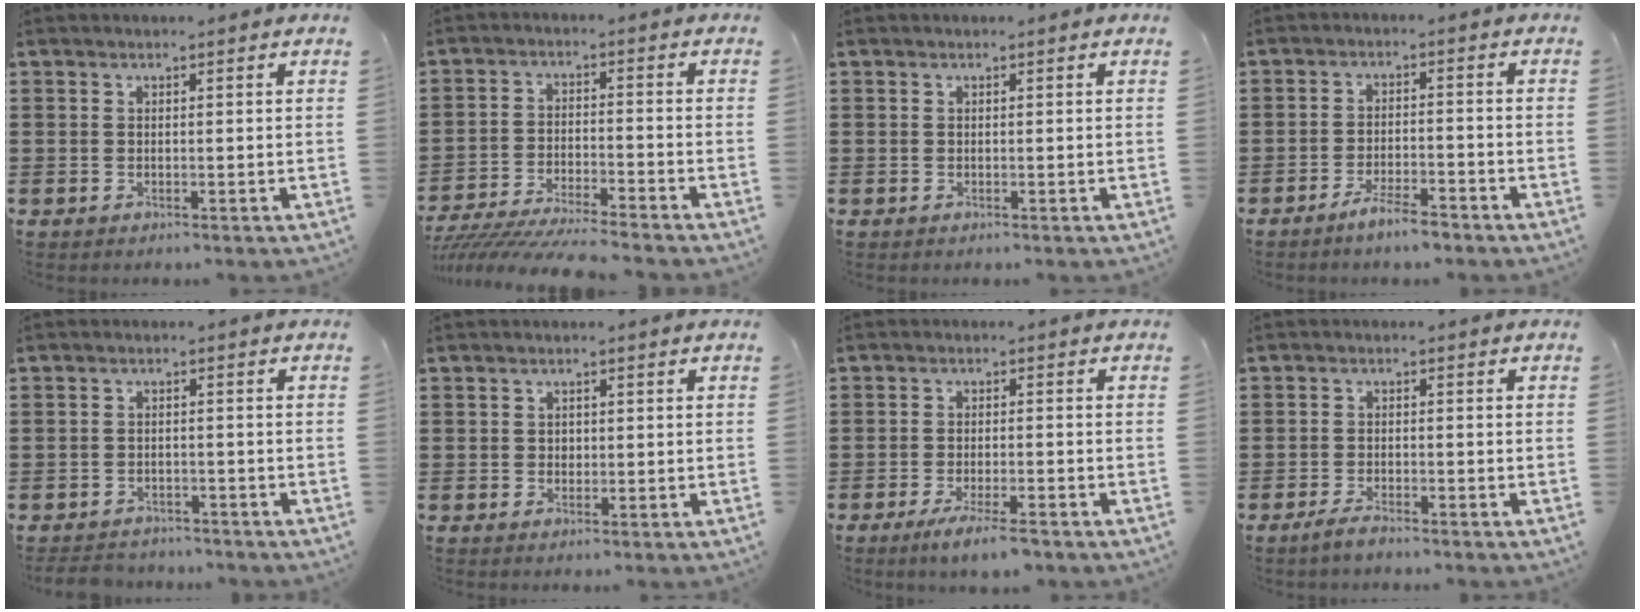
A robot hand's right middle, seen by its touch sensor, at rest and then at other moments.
{"total": 6.3, "force": [-6.0, 0.0, 1.7], "torque": [-0.042, -0.009, -0.122]}
{"total": 0.0}
{"total": 4.1, "force": [-3.5, 0.4, 2.1], "torque": [-0.043, 0.002, -0.066]}
{"total": 2.5, "force": [-2.4, 0.6, 0.0], "torque": [-0.007, -0.001, -0.054]}
{"total": 0.8, "force": [0.2, 0.7, 0.3], "torque": [-0.009, 0.003, 0.004]}
{"total": 4.1, "force": [-3.0, 0.3, 2.8], "torque": [-0.051, -0.006, -0.052]}
{"total": 2.1, "force": [-1.7, 0.4, 1.1], "torque": [-0.028, 0.001, -0.036]}